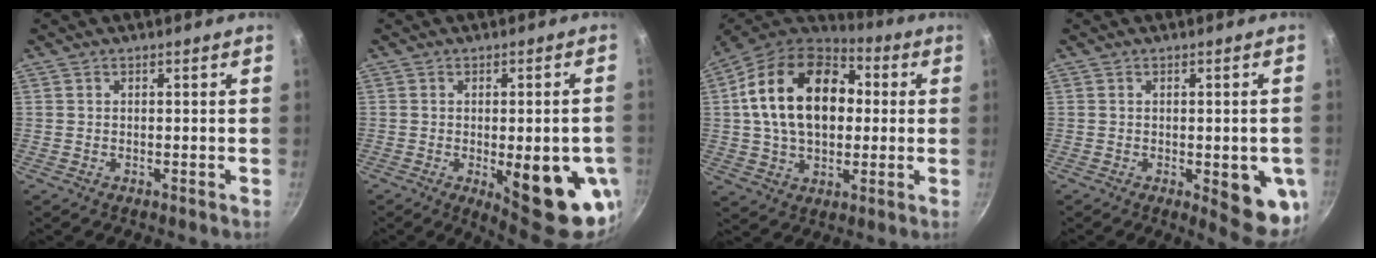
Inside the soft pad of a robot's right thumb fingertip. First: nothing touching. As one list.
[{"total": 16.6, "force": [-4.5, 5.8, 14.9], "torque": [-0.162, -0.004, -0.048]}, {"total": 22.1, "force": [3.3, 14.9, 16.0], "torque": [-0.245, 0.026, 0.044]}, {"total": 10.5, "force": [-2.5, 3.6, 9.5], "torque": [-0.086, -0.004, -0.026]}]